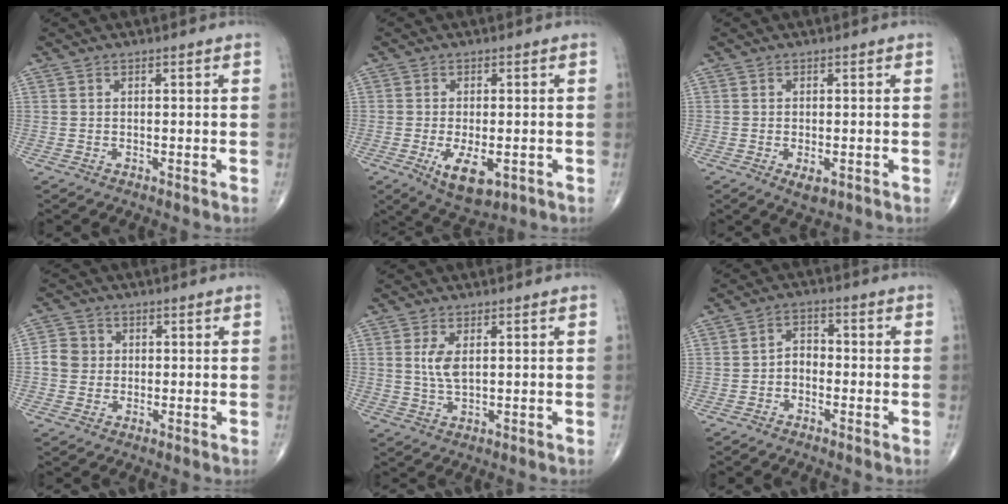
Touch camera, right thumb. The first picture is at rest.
{"total": 7.8, "force": [-2.5, 3.6, 6.4], "torque": [-0.100, -0.012, -0.032]}
{"total": 2.8, "force": [-1.0, 1.3, 2.3], "torque": [-0.033, -0.004, -0.013]}
{"total": 4.5, "force": [0.1, 4.3, 1.5], "torque": [-0.008, 0.008, -0.006]}
{"total": 4.0, "force": [1.0, 1.7, 3.5], "torque": [-0.076, -0.006, 0.026]}
{"total": 3.4, "force": [-1.2, 2.4, 2.1], "torque": [-0.017, 0.022, -0.033]}